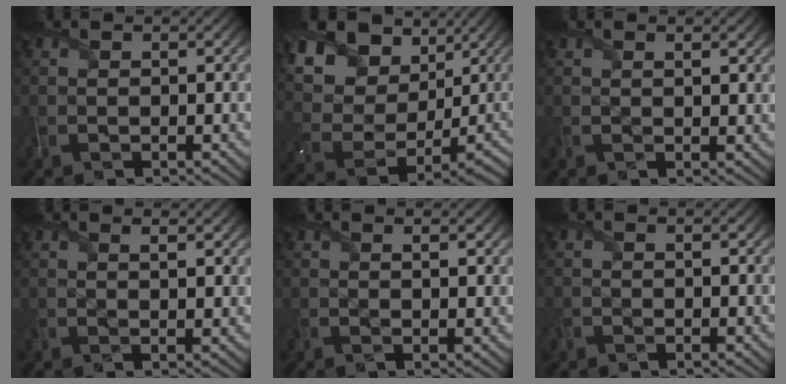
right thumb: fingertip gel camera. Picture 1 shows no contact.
{"total": 16.6, "force": [8.7, 11.3, 8.5], "torque": [-0.222, 0.033, 0.172]}
{"total": 1.3, "force": [0.7, 0.1, 1.1], "torque": [-0.022, -0.002, 0.015]}
{"total": 2.1, "force": [1.2, 0.3, 1.7], "torque": [-0.032, -0.004, 0.024]}
{"total": 1.7, "force": [0.9, 0.2, 1.4], "torque": [-0.026, -0.003, 0.019]}
{"total": 0.6, "force": [-0.1, 0.6, 0.2], "torque": [-0.005, -0.006, 0.002]}